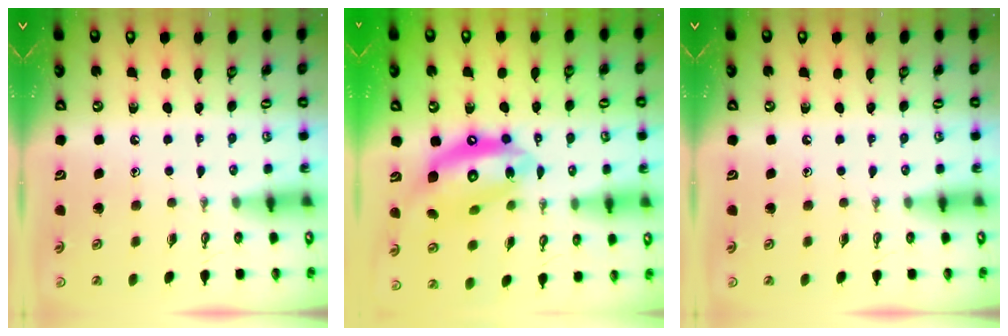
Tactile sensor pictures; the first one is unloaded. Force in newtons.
{"total": 16.8, "press": 16.7, "slide": 1.4}
{"total": 0.0}